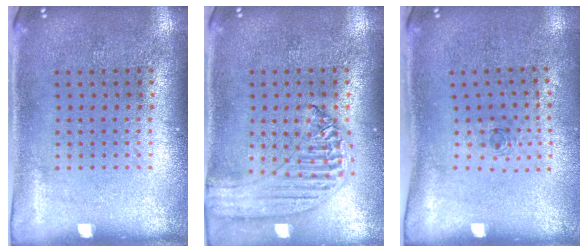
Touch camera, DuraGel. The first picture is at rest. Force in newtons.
{"total": 1.3, "press": 1.3, "slide": 0.1}
{"total": 0.7, "press": 0.2, "slide": 0.6}